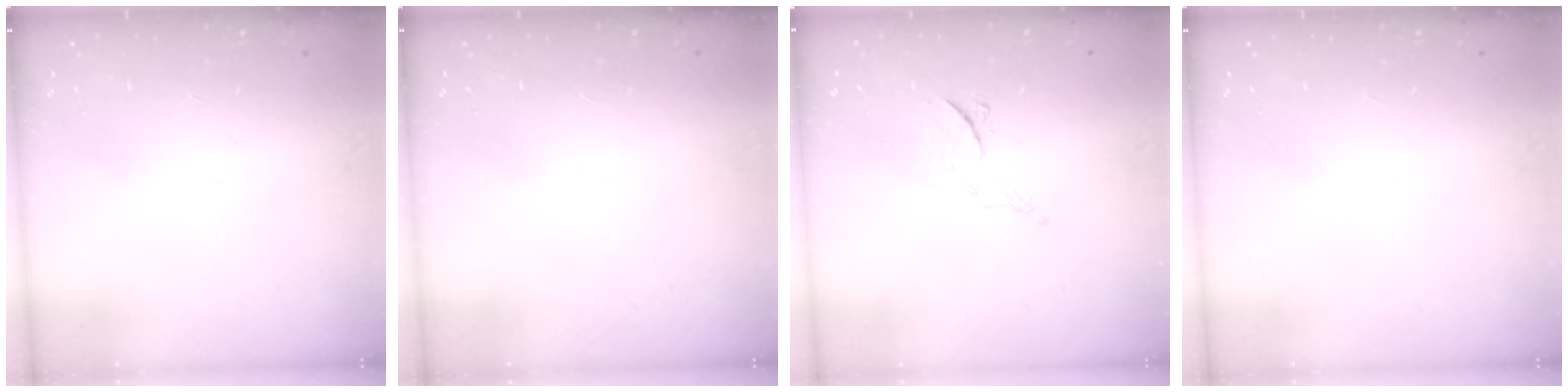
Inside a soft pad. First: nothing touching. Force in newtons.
{"total": 1.5, "press": 1.5, "slide": 0.1}
{"total": 6.8, "press": 6.7, "slide": 0.8}
{"total": 0.0}